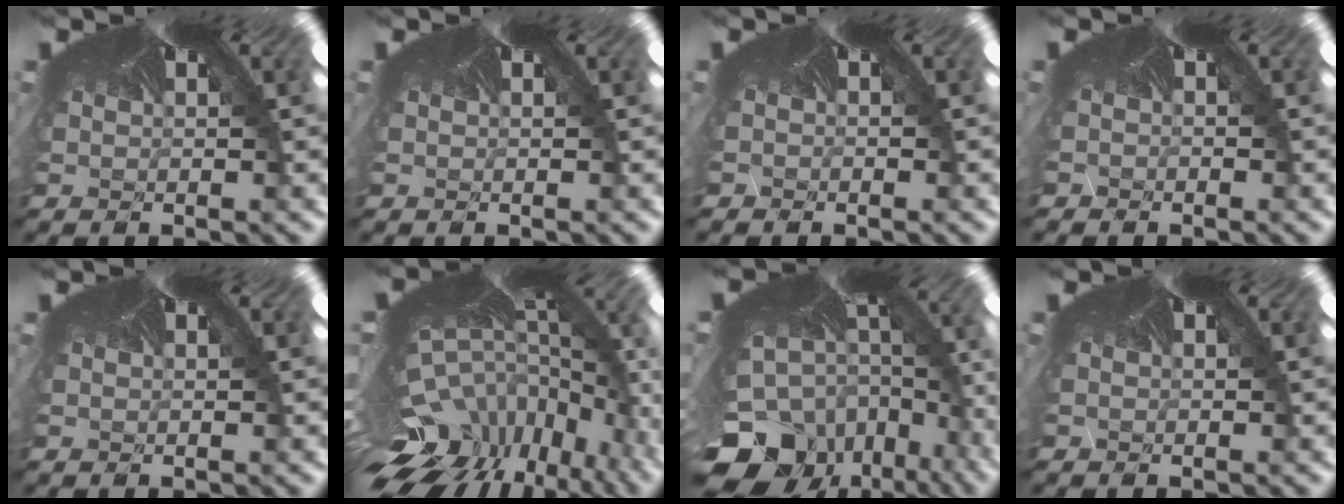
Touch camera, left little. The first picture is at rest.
{"total": 0.0}
{"total": 0.9, "force": [-0.7, 0.5, 0.1], "torque": [-0.012, -0.019, -0.004]}
{"total": 1.3, "force": [-1.1, 0.7, 0.1], "torque": [-0.013, -0.022, -0.005]}
{"total": 0.0}
{"total": 9.3, "force": [-9.0, 2.1, 1.2], "torque": [-0.050, -0.087, -0.106]}
{"total": 11.4, "force": [-10.6, 3.9, 0.6], "torque": [-0.058, -0.102, -0.139]}
{"total": 0.0}